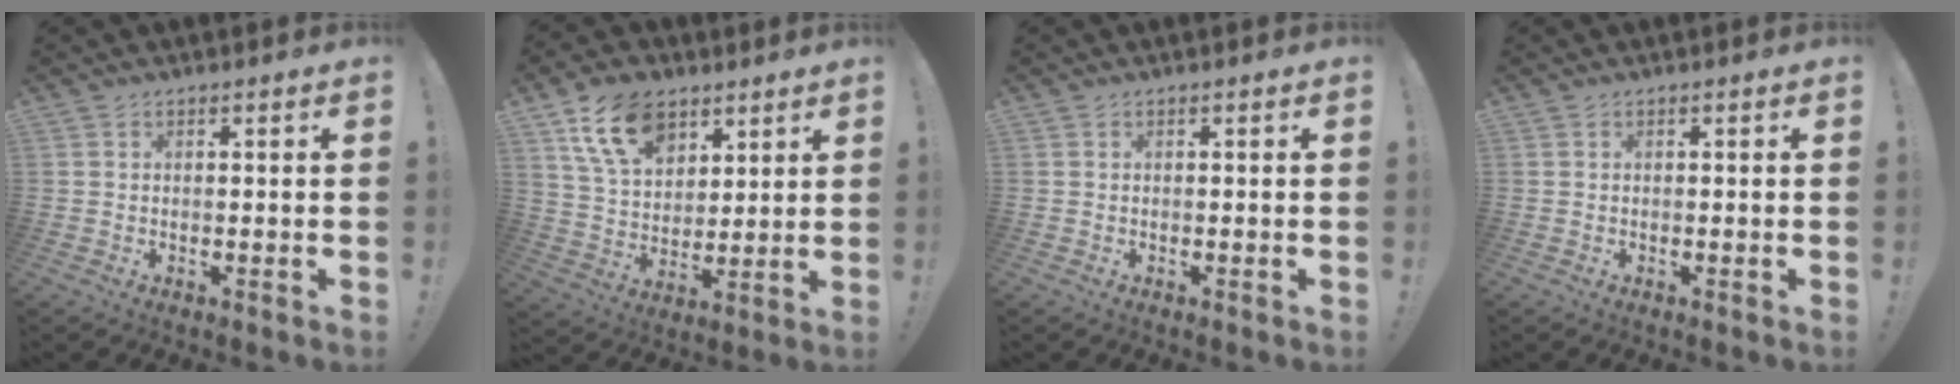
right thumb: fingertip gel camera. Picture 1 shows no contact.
{"total": 15.3, "force": [8.7, 9.7, 8.1], "torque": [-0.142, -0.031, 0.165]}
{"total": 0.0}
{"total": 0.0}